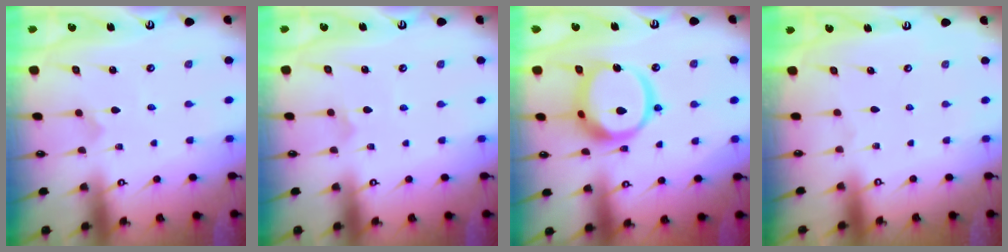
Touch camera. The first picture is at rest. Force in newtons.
{"total": 2.8, "press": 2.8, "slide": 0.4}
{"total": 15.9, "press": 15.9, "slide": 1.4}
{"total": 0.0}